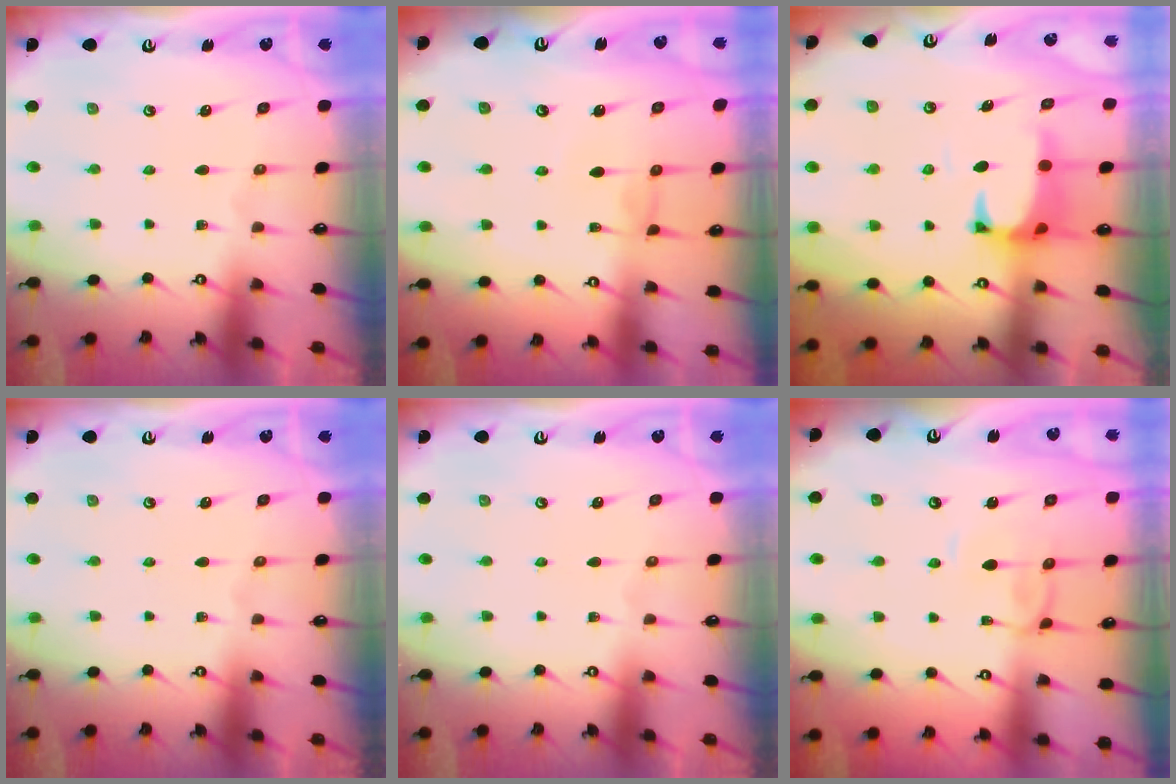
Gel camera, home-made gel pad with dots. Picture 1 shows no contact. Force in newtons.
{"total": 0.8, "press": 0.7, "slide": 0.5}
{"total": 1.3, "press": 0.8, "slide": 1.0}
{"total": 0.0}
{"total": 0.0}
{"total": 3.2, "press": 3.1, "slide": 0.3}